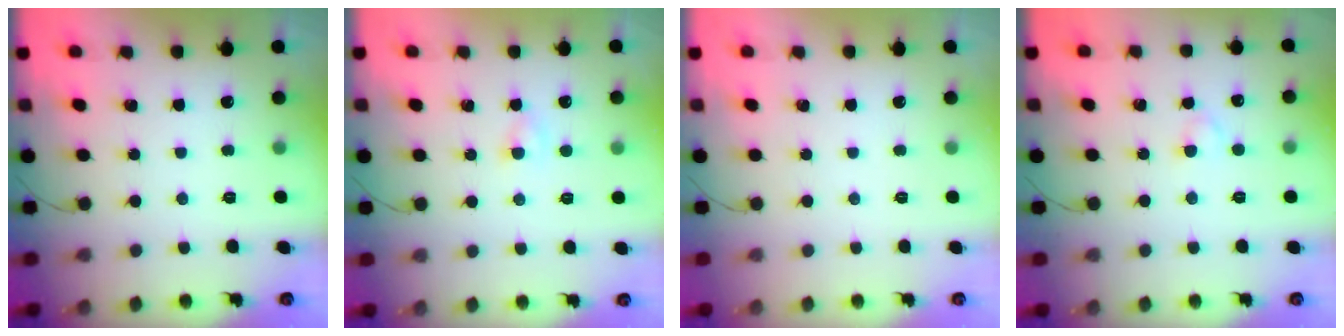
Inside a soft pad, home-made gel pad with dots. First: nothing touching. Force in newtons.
{"total": 1.0, "press": 0.8, "slide": 0.6}
{"total": 0.0}
{"total": 2.3, "press": 2.1, "slide": 1.0}